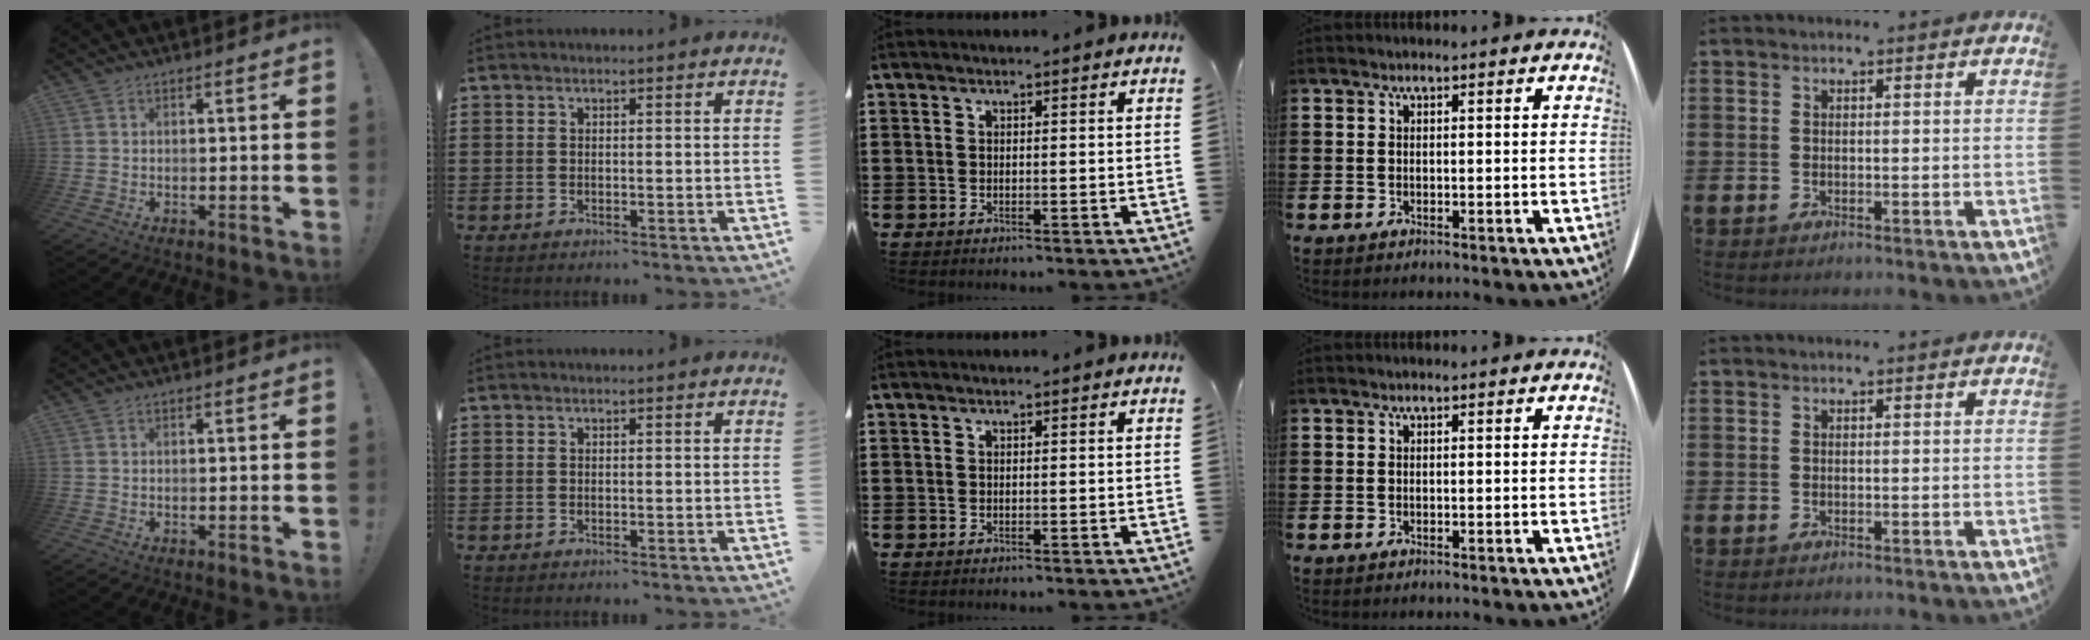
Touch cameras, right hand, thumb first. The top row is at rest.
{}